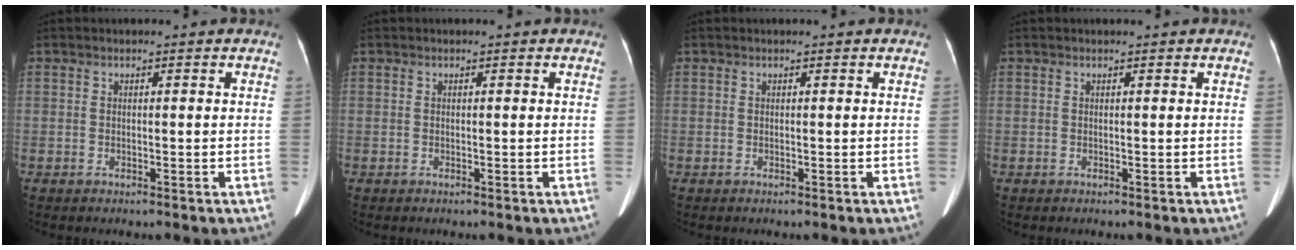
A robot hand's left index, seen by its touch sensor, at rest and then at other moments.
{"total": 0.0}
{"total": 0.0}
{"total": 0.0}